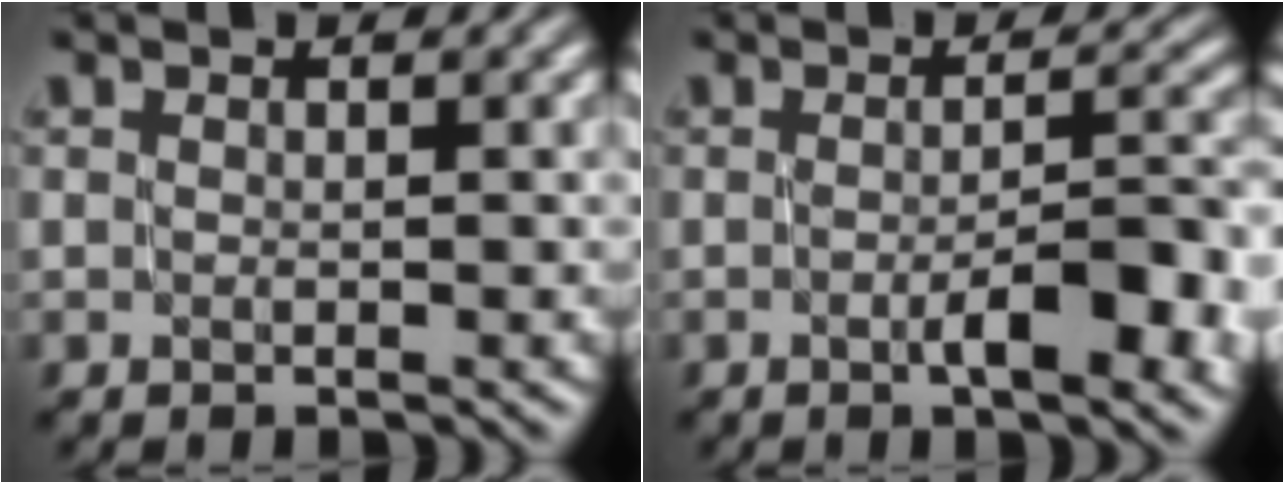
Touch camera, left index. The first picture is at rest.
{"total": 6.0, "force": [-1.6, 1.5, 5.6], "torque": [-0.080, 0.005, -0.021]}